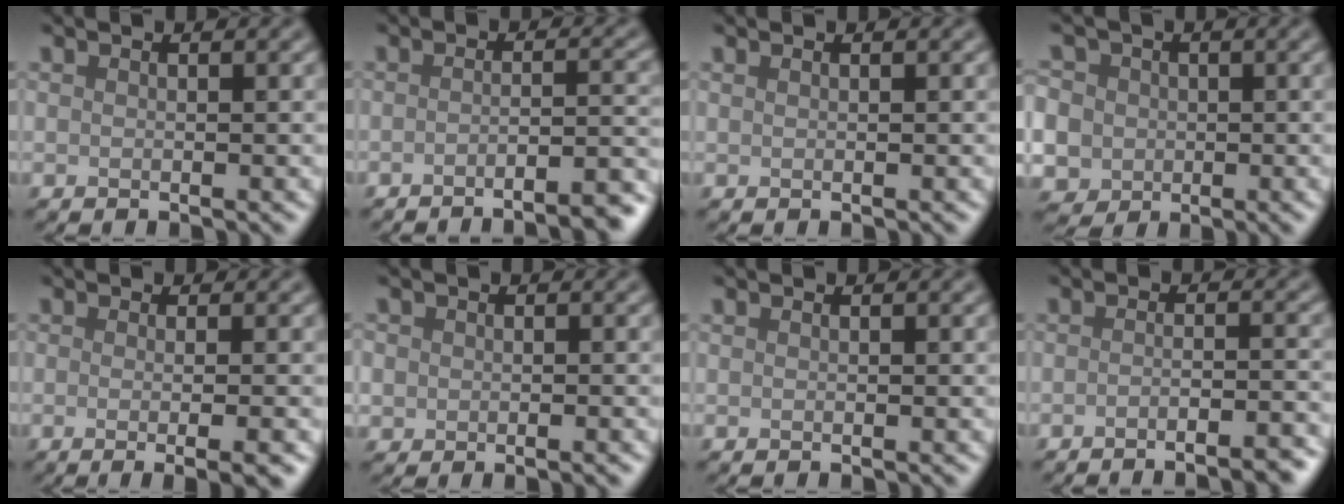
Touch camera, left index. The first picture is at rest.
{"total": 5.1, "force": [-3.8, 1.1, 3.2], "torque": [-0.033, 0.012, -0.053]}
{"total": 0.5, "force": [0.4, 0.2, 0.3], "torque": [-0.004, -0.001, 0.002]}
{"total": 8.9, "force": [-0.7, 8.3, 3.2], "torque": [-0.075, 0.015, -0.043]}
{"total": 4.9, "force": [-0.7, 1.9, 4.5], "torque": [-0.033, 0.003, -0.016]}
{"total": 1.9, "force": [-0.3, 1.6, 1.0], "torque": [-0.002, -0.003, -0.004]}
{"total": 0.0}
{"total": 4.5, "force": [-3.2, 1.0, 2.9], "torque": [-0.034, 0.012, -0.047]}